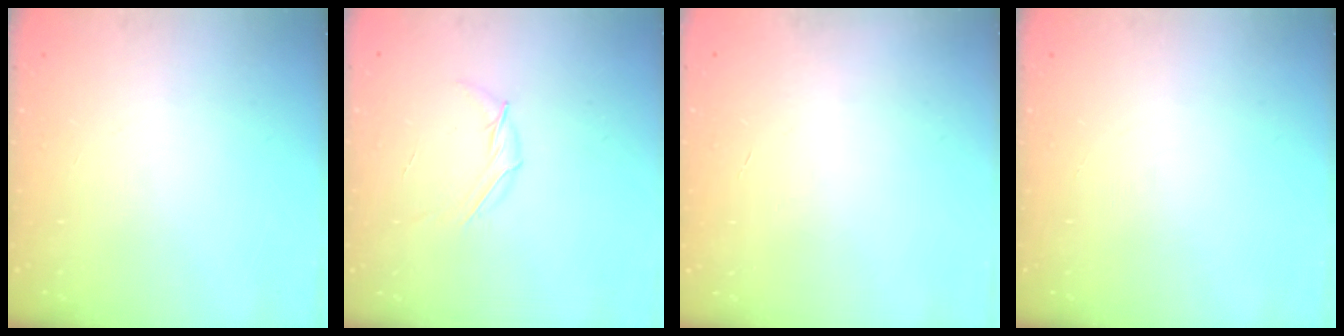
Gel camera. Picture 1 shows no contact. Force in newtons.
{"total": 5.7, "press": 5.6, "slide": 0.7}
{"total": 0.6, "press": 0.6, "slide": 0.2}
{"total": 0.0}